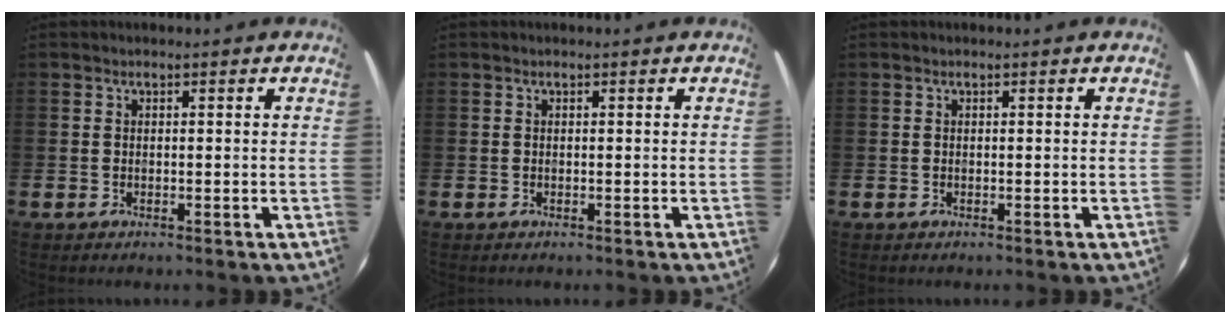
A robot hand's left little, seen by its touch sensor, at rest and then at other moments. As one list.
[{"total": 0.0}, {"total": 0.0}]